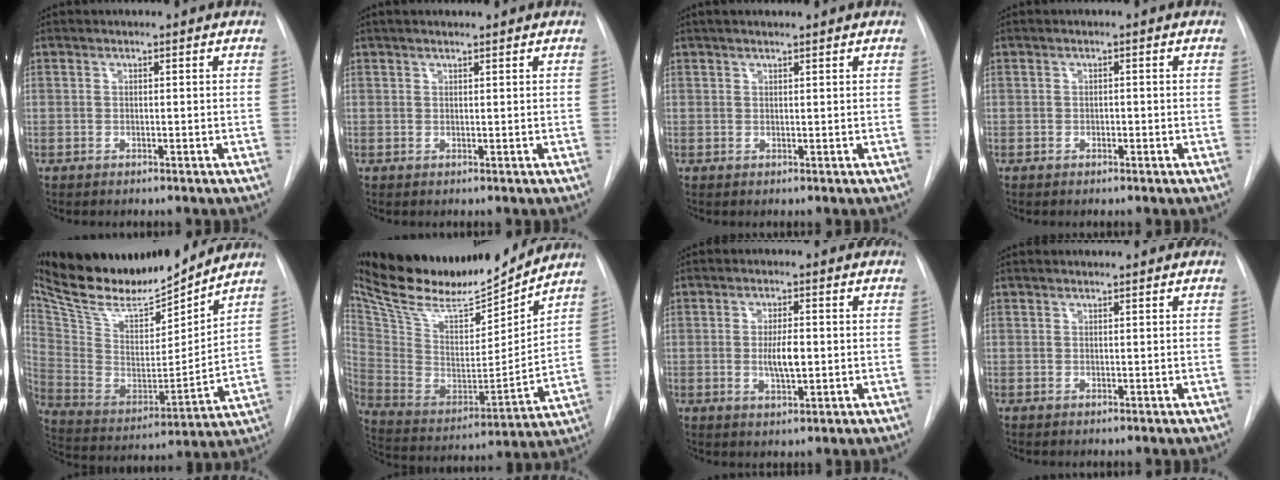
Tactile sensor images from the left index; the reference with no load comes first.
{"total": 2.4, "force": [2.0, 0.3, 1.3], "torque": [-0.019, 0.020, 0.031]}
{"total": 3.2, "force": [2.6, 0.3, 1.7], "torque": [-0.025, 0.023, 0.043]}
{"total": 0.5, "force": [-0.2, 0.4, 0.3], "torque": [-0.001, 0.001, -0.006]}
{"total": 21.2, "force": [19.2, 4.1, 8.0], "torque": [-0.151, -0.019, 0.330]}
{"total": 24.2, "force": [21.7, 4.6, 9.7], "torque": [-0.179, -0.020, 0.358]}
{"total": 4.7, "force": [-0.5, 1.1, 4.5], "torque": [-0.086, -0.007, -0.007]}
{"total": 0.6, "force": [0.6, -0.1, 0.1], "torque": [-0.004, 0.007, 0.013]}